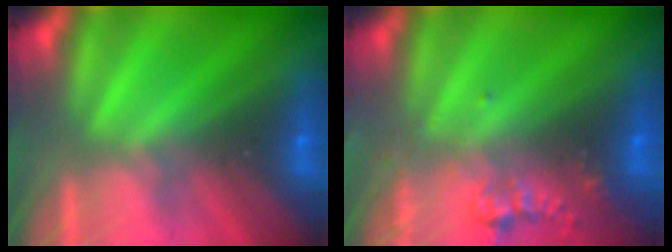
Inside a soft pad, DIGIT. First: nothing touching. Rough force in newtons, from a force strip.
{"total": 2.4}